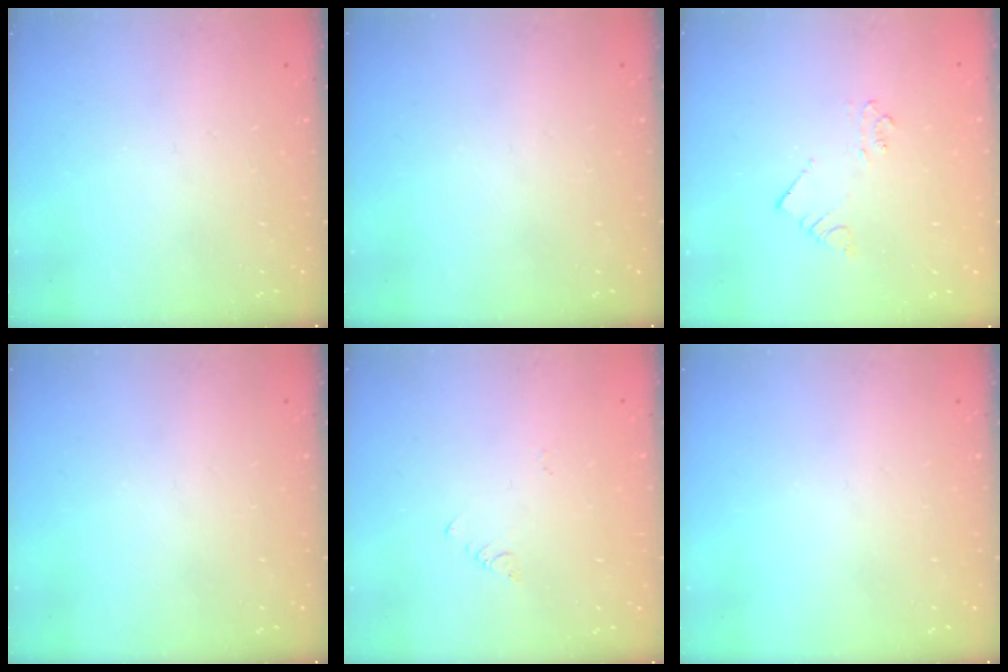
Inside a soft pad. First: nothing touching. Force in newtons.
{"total": 0.0}
{"total": 2.5, "press": 2.5, "slide": 0.2}
{"total": 0.0}
{"total": 1.9, "press": 1.9, "slide": 0.4}
{"total": 0.0}